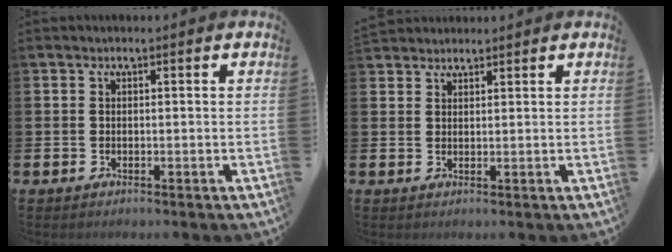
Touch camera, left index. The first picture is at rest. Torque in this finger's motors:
{"motor_torque": [0.57, -1.33, 0.36, 0.21]}